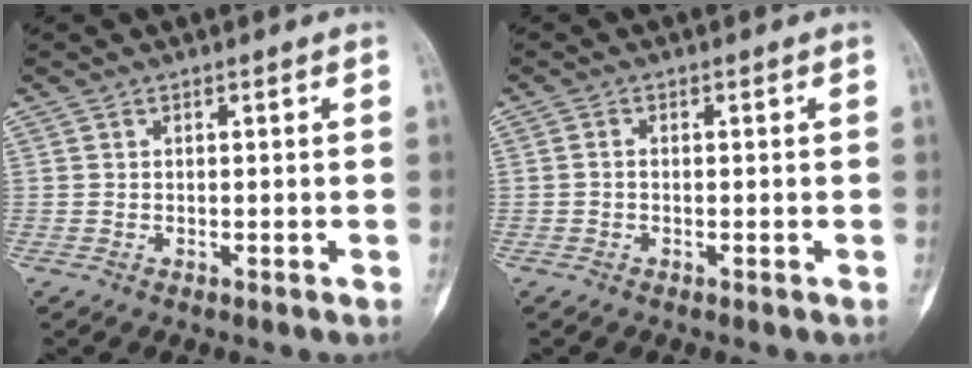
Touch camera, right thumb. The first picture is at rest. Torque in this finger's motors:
{"motor_torque": [-0.10, -0.08, 0.22, 0.31, 0.02]}